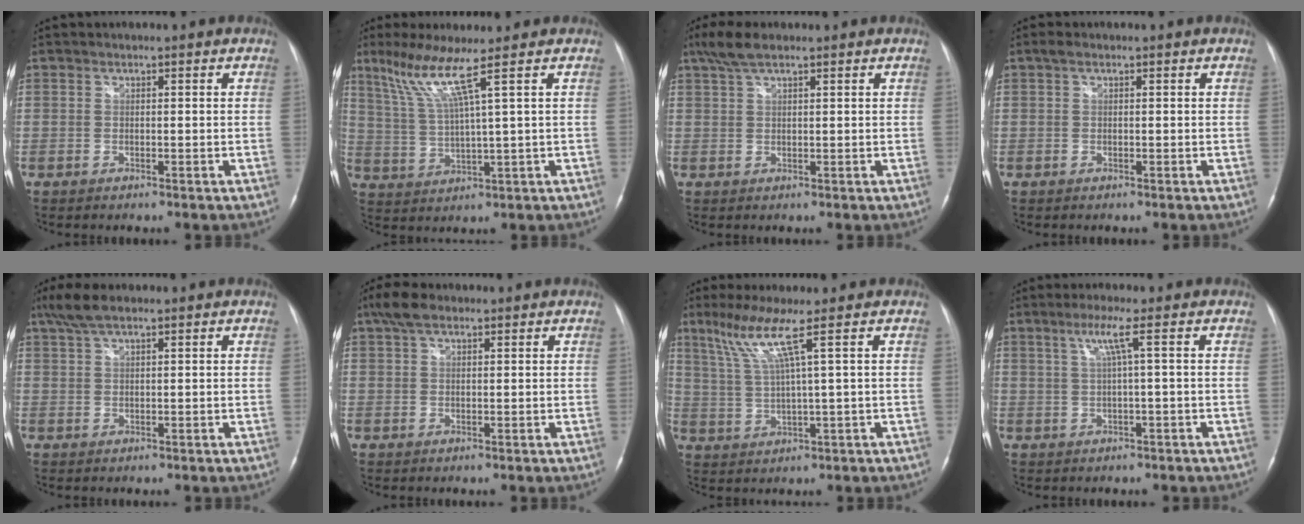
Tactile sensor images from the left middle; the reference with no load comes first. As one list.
[{"total": 7.2, "force": [4.3, -1.7, 5.6], "torque": [-0.116, -0.004, 0.089]}, {"total": 4.3, "force": [3.1, 1.1, 2.8], "torque": [-0.065, 0.017, 0.063]}, {"total": 1.0, "force": [0.5, 0.5, 0.6], "torque": [-0.014, 0.017, 0.008]}, {"total": 4.4, "force": [3.2, 1.1, 2.9], "torque": [-0.068, 0.020, 0.064]}, {"total": 4.0, "force": [2.7, 1.8, 2.4], "torque": [-0.059, 0.022, 0.052]}, {"total": 6.5, "force": [3.5, -1.6, 5.2], "torque": [-0.112, 0.001, 0.076]}, {"total": 3.3, "force": [1.0, -1.0, 3.0], "torque": [-0.066, 0.005, 0.022]}]